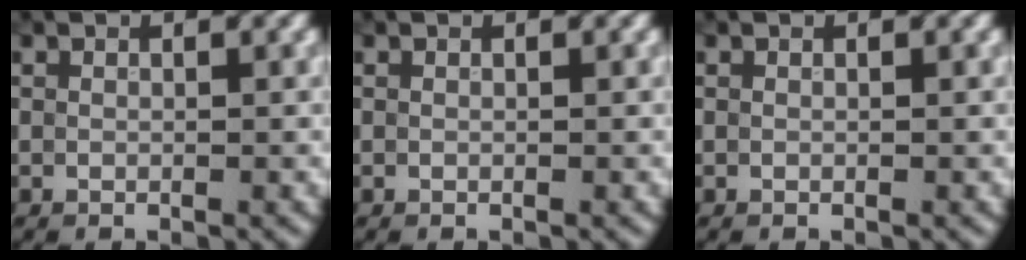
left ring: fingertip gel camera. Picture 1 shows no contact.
{"total": 0.0}
{"total": 0.0}